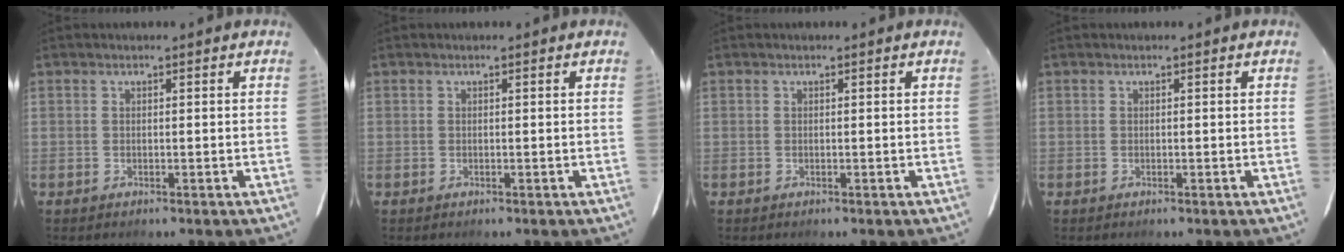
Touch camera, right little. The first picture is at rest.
{"total": 0.0}
{"total": 0.0}
{"total": 0.0}